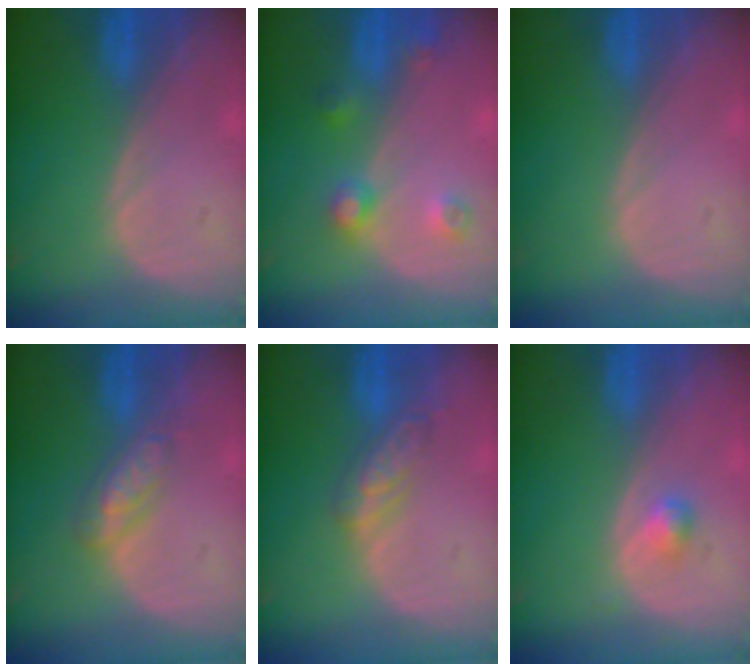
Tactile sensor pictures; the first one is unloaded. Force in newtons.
{"total": 4.5, "press": 4.0, "slide": 2.1}
{"total": 0.0}
{"total": 4.6, "press": 4.3, "slide": 1.5}
{"total": 4.5, "press": 4.5, "slide": 0.5}
{"total": 1.7, "press": 1.7, "slide": 0.2}